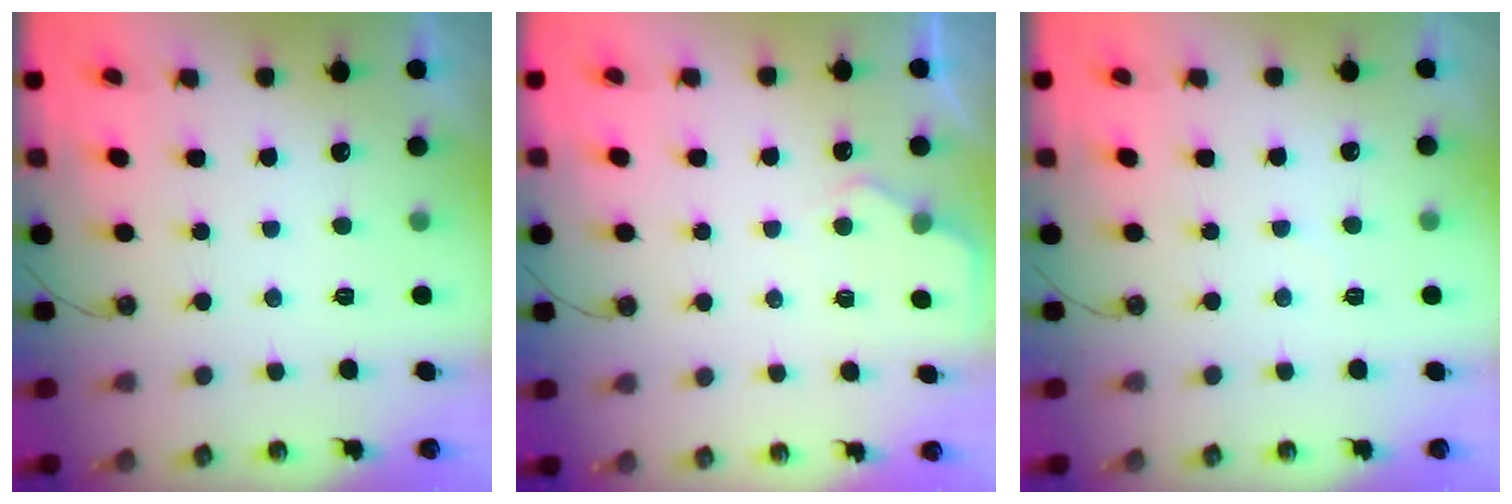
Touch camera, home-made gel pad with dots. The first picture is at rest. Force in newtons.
{"total": 3.9, "press": 3.9, "slide": 0.5}
{"total": 3.2, "press": 3.2, "slide": 0.5}